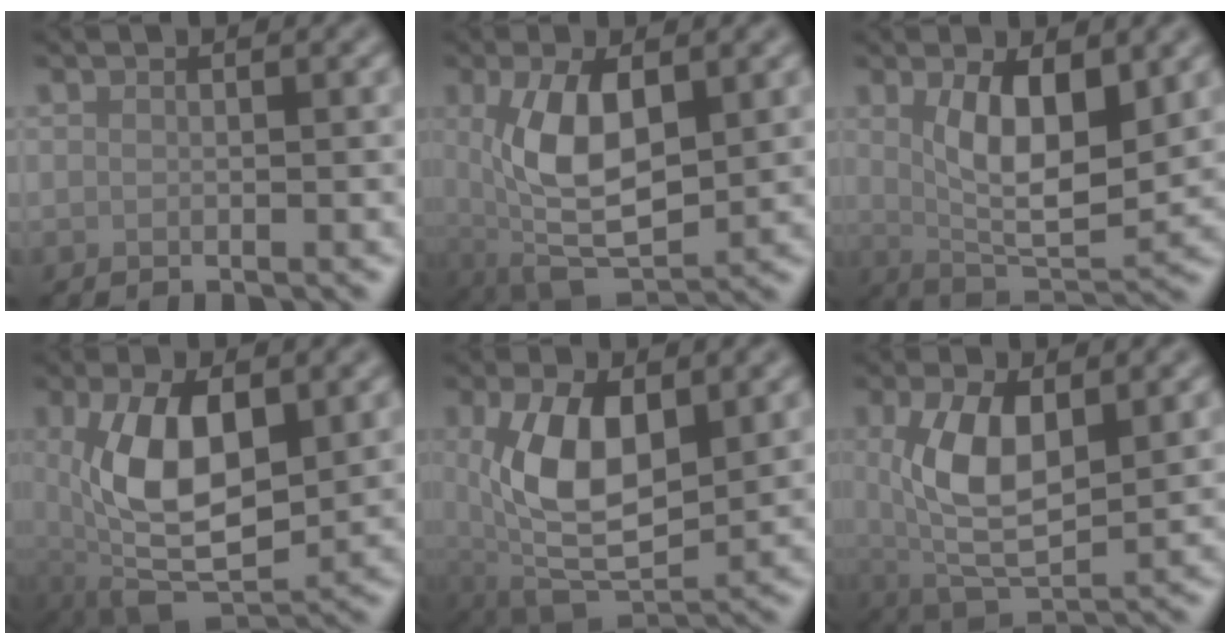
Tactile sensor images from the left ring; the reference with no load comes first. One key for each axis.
{"total": 7.8, "fx": 0.8, "fy": 3.7, "fz": 6.8, "tx": -0.138, "ty": -0.003, "tz": 0.017}
{"total": 7.0, "fx": 1.7, "fy": 2.8, "fz": 6.2, "tx": -0.108, "ty": -0.012, "tz": 0.034}
{"total": 9.5, "fx": 1.0, "fy": 4.7, "fz": 8.1, "tx": -0.158, "ty": 0.001, "tz": 0.019}
{"total": 8.8, "fx": 1.3, "fy": 4.5, "fz": 7.5, "tx": -0.152, "ty": -0.003, "tz": 0.024}
{"total": 6.9, "fx": 1.2, "fy": 3.2, "fz": 6.0, "tx": -0.125, "ty": -0.004, "tz": 0.026}